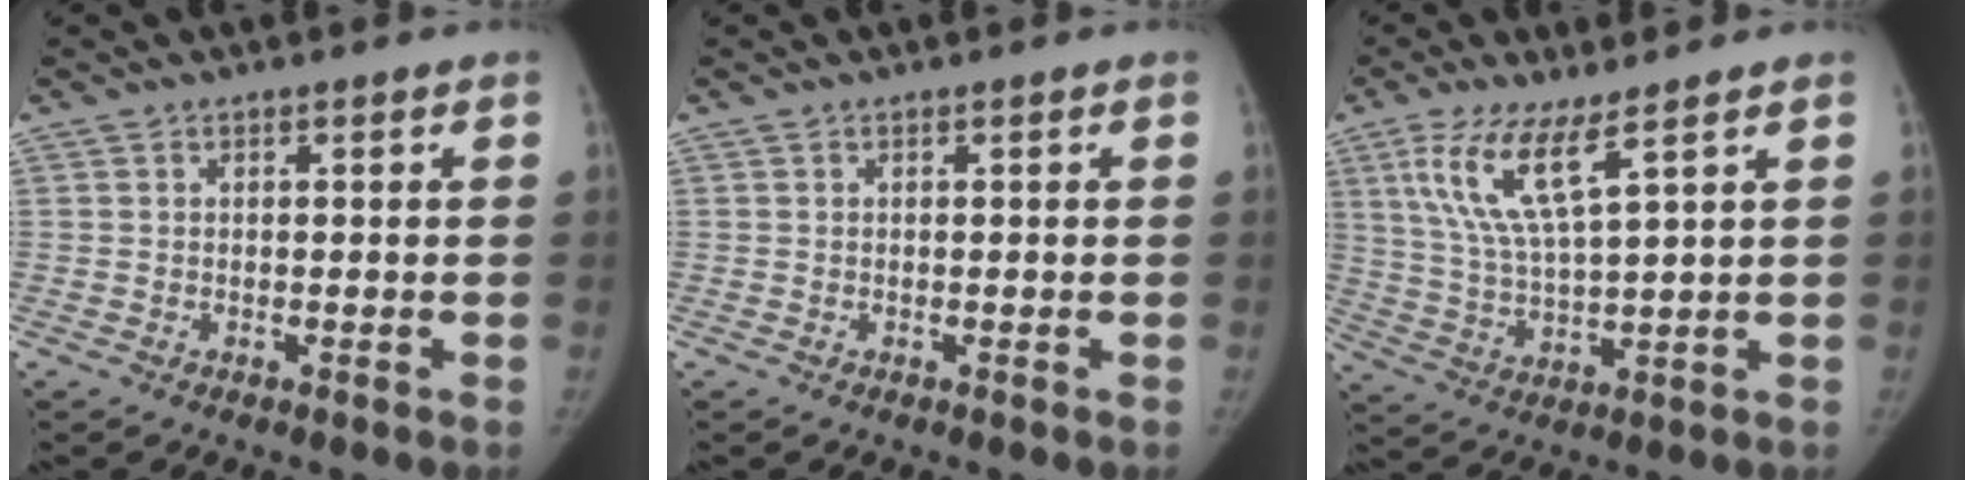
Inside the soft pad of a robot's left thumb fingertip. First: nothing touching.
{"total": 0.0}
{"total": 10.4, "force": [5.7, 2.1, 8.4], "torque": [-0.179, -0.028, 0.122]}